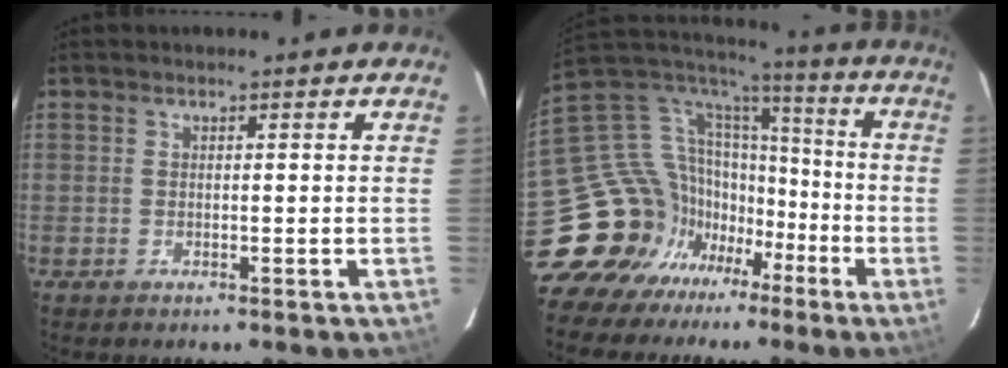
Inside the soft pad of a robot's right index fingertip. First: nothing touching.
{"total": 21.5, "force": [-12.3, 16.5, 6.2], "torque": [-0.158, 0.055, -0.202]}